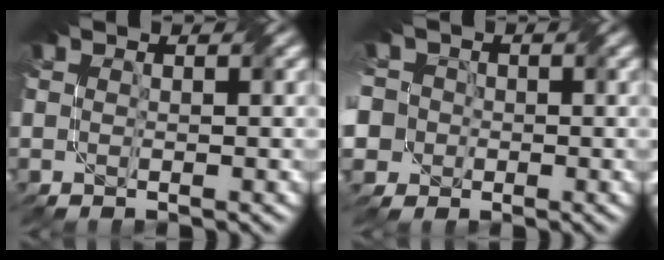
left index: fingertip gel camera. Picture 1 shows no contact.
{"total": 9.6, "force": [-1.8, 8.8, 3.5], "torque": [-0.091, 0.008, -0.077]}